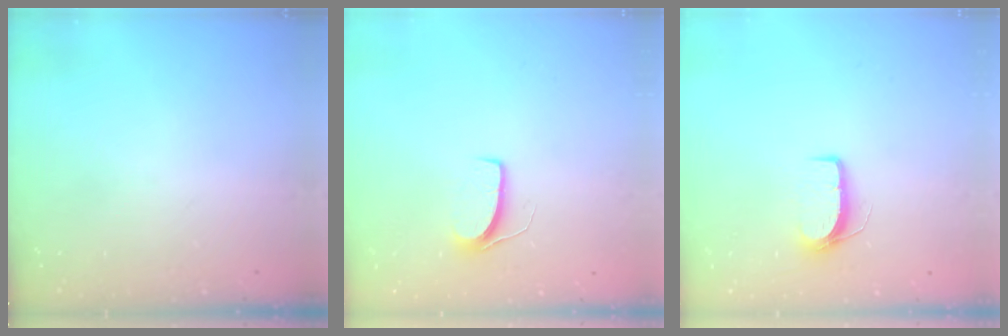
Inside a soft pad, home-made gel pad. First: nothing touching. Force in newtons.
{"total": 6.8, "press": 6.7, "slide": 0.5}
{"total": 7.0, "press": 7.0, "slide": 0.6}